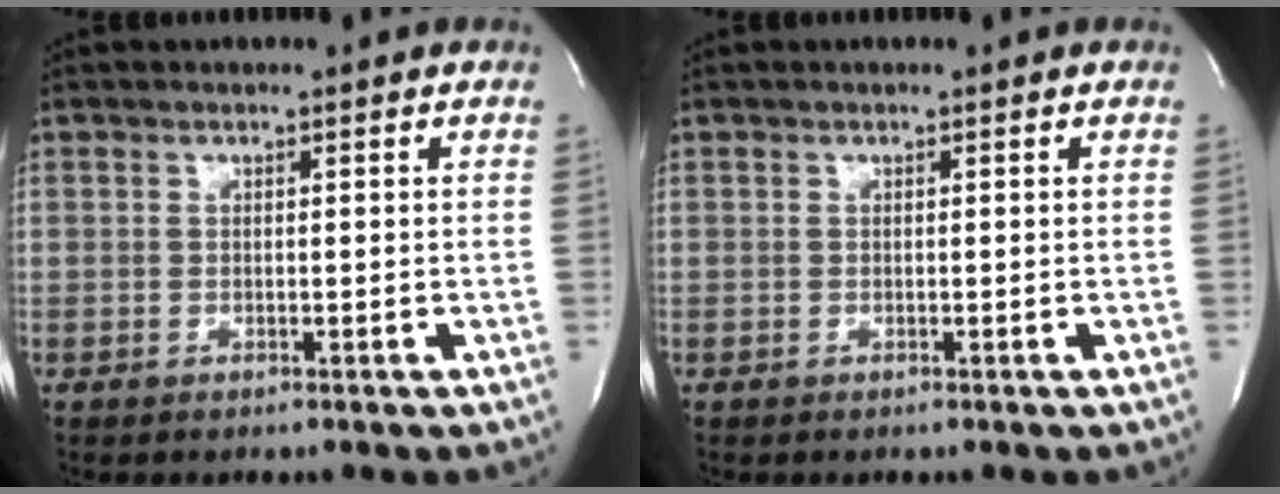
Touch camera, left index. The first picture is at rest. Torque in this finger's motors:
{"motor_torque": [0.00, 0.00, -0.06, 0.00]}